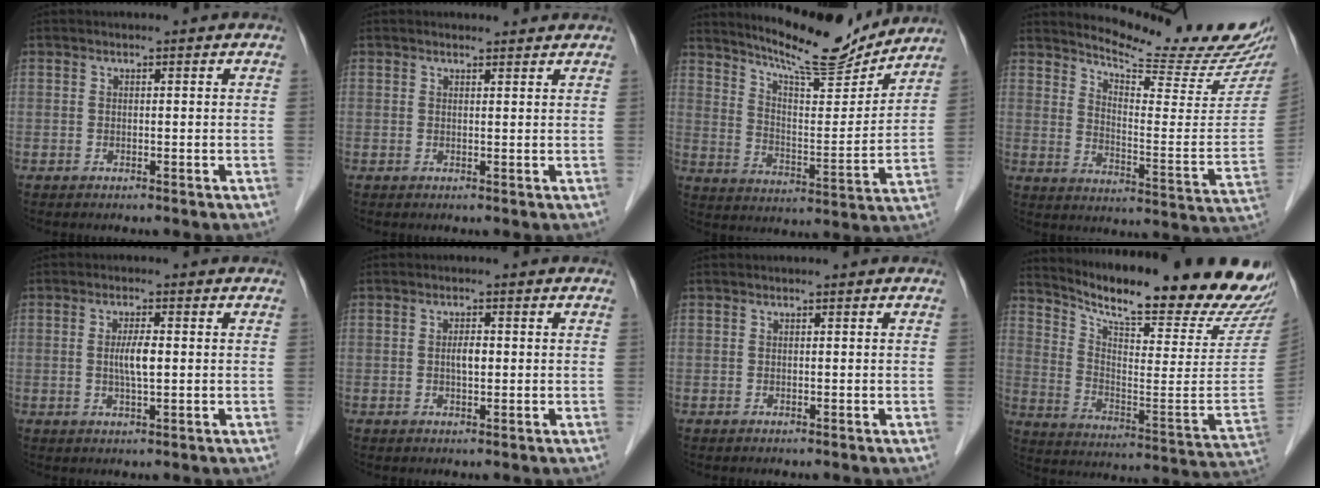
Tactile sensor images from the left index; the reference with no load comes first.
{"total": 2.3, "force": [2.2, 0.5, 0.2], "torque": [-0.011, 0.005, 0.024]}
{"total": 15.3, "force": [14.1, 1.5, 5.6], "torque": [-0.096, -0.018, 0.216]}
{"total": 19.1, "force": [18.0, 1.3, 6.3], "torque": [-0.096, -0.100, 0.227]}
{"total": 3.5, "force": [0.0, 0.5, 3.4], "torque": [-0.065, -0.003, -0.001]}
{"total": 2.0, "force": [0.0, 0.8, 1.9], "torque": [-0.035, 0.001, -0.001]}
{"total": 0.0}
{"total": 26.4, "force": [23.7, 1.9, 11.5], "torque": [-0.192, -0.099, 0.316]}